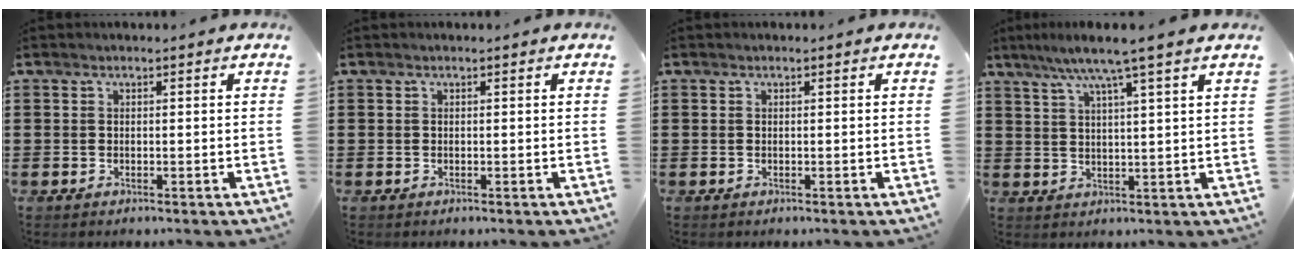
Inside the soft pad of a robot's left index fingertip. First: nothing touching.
{"total": 0.0}
{"total": 0.0}
{"total": 6.1, "force": [4.5, -0.7, 4.1], "torque": [-0.093, -0.007, 0.075]}